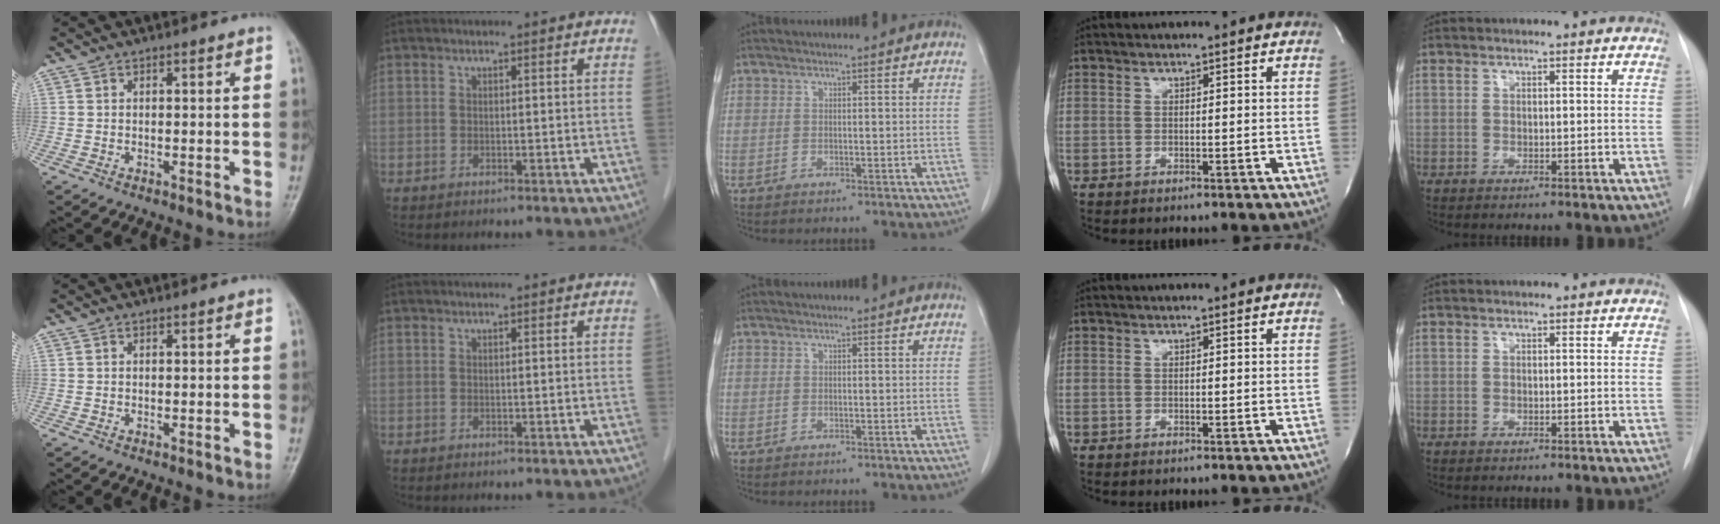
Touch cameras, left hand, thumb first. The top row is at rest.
{}